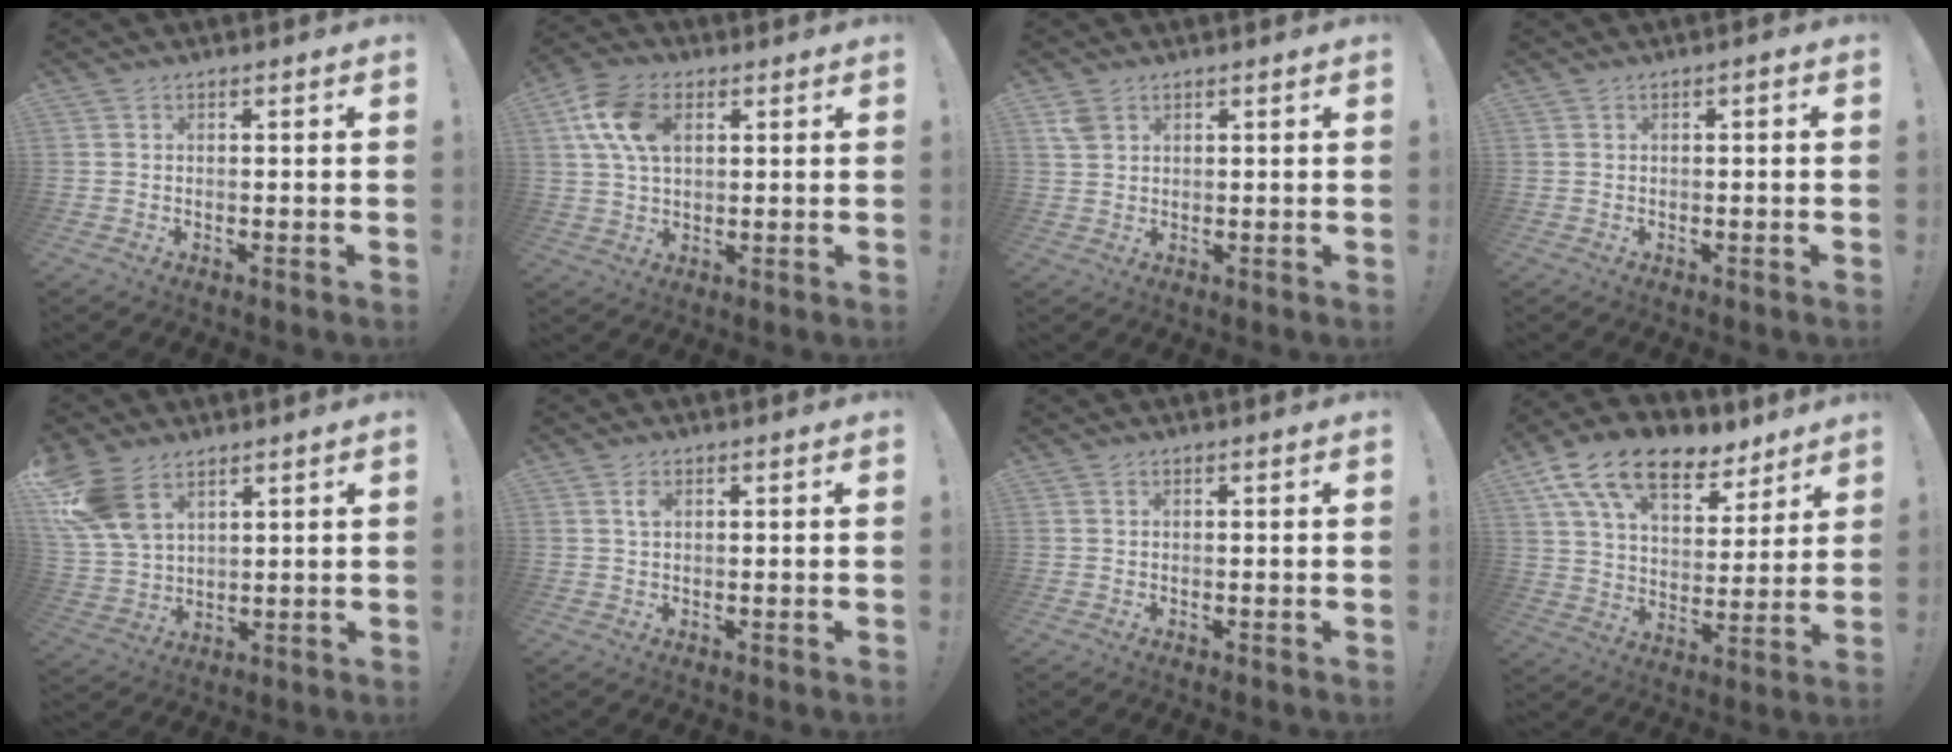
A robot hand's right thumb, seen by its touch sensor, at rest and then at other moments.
{"total": 12.9, "force": [4.3, 8.5, 8.7], "torque": [-0.165, 0.002, 0.080]}
{"total": 3.5, "force": [2.0, 2.2, 1.8], "torque": [-0.034, -0.003, 0.041]}
{"total": 0.9, "force": [-0.6, 0.1, 0.7], "torque": [-0.013, 0.003, -0.010]}
{"total": 12.4, "force": [7.2, 7.3, 7.0], "torque": [-0.141, -0.031, 0.143]}
{"total": 1.7, "force": [0.6, 0.8, 1.3], "torque": [-0.019, 0.000, 0.007]}
{"total": 0.0}
{"total": 17.6, "force": [10.7, 9.7, 10.0], "torque": [-0.168, -0.057, 0.193]}